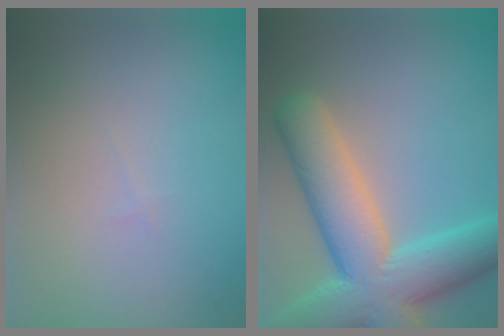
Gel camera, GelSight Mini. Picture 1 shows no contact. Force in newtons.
{"total": 11.1, "press": 11.1, "slide": 0.5}